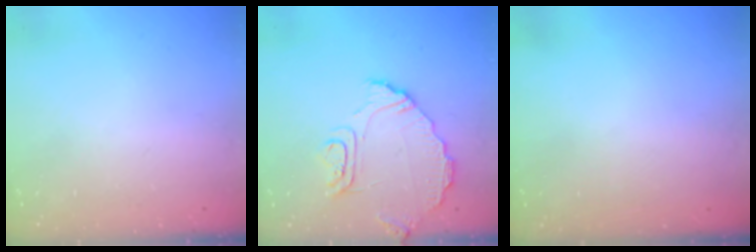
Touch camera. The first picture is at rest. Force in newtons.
{"total": 10.1, "press": 10.0, "slide": 1.0}
{"total": 3.0, "press": 3.0, "slide": 0.1}